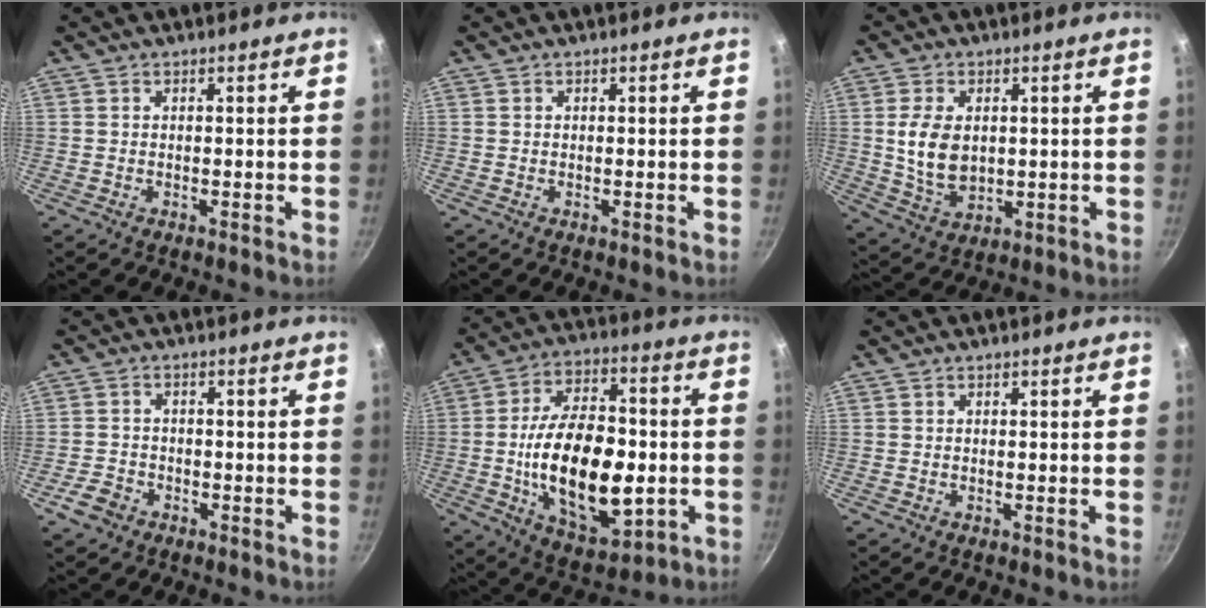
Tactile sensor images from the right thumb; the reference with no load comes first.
{"total": 0.0}
{"total": 9.3, "force": [1.0, 6.0, 6.9], "torque": [-0.124, -0.011, 0.031]}
{"total": 3.9, "force": [-2.3, 2.8, 1.5], "torque": [-0.028, 0.024, -0.042]}
{"total": 23.5, "force": [-3.1, 13.0, 19.3], "torque": [-0.305, 0.018, -0.035]}
{"total": 0.0}